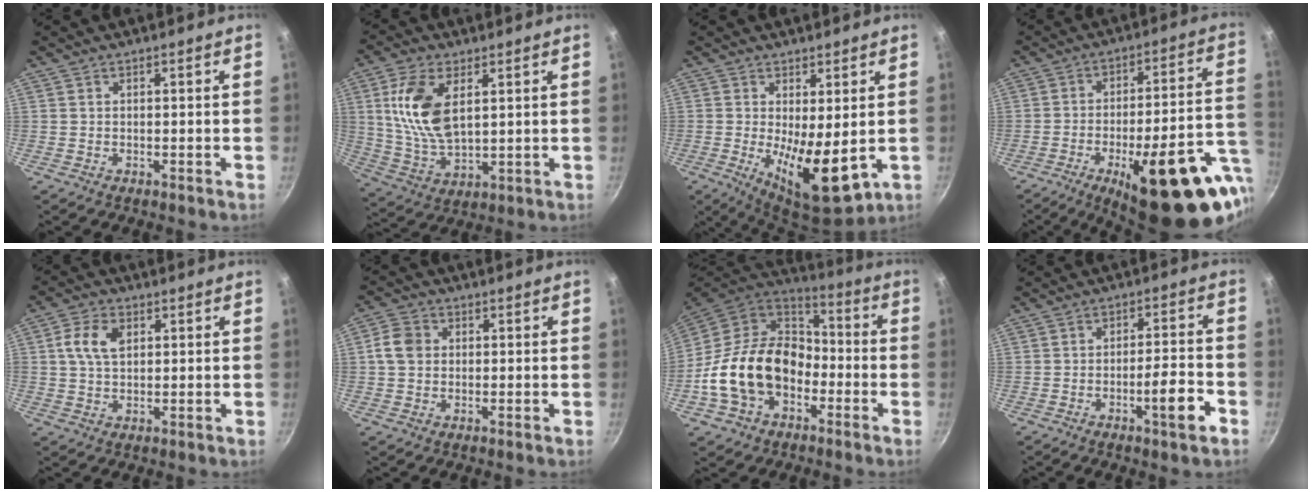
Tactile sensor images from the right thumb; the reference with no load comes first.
{"total": 13.3, "force": [3.7, 7.0, 10.7], "torque": [-0.206, -0.018, 0.080]}
{"total": 11.2, "force": [-0.5, 4.2, 10.4], "torque": [-0.151, -0.022, 0.005]}
{"total": 26.3, "force": [-9.8, 8.4, 22.9], "torque": [-0.272, 0.024, -0.129]}
{"total": 6.7, "force": [1.8, 4.1, 4.9], "torque": [-0.086, 0.004, 0.029]}
{"total": 5.0, "force": [0.4, 4.2, 2.6], "torque": [-0.037, 0.007, -0.004]}
{"total": 20.3, "force": [-5.3, 14.7, 12.9], "torque": [-0.204, 0.055, -0.103]}
{"total": 7.5, "force": [-3.4, 1.3, 6.6], "torque": [-0.093, 0.029, -0.048]}